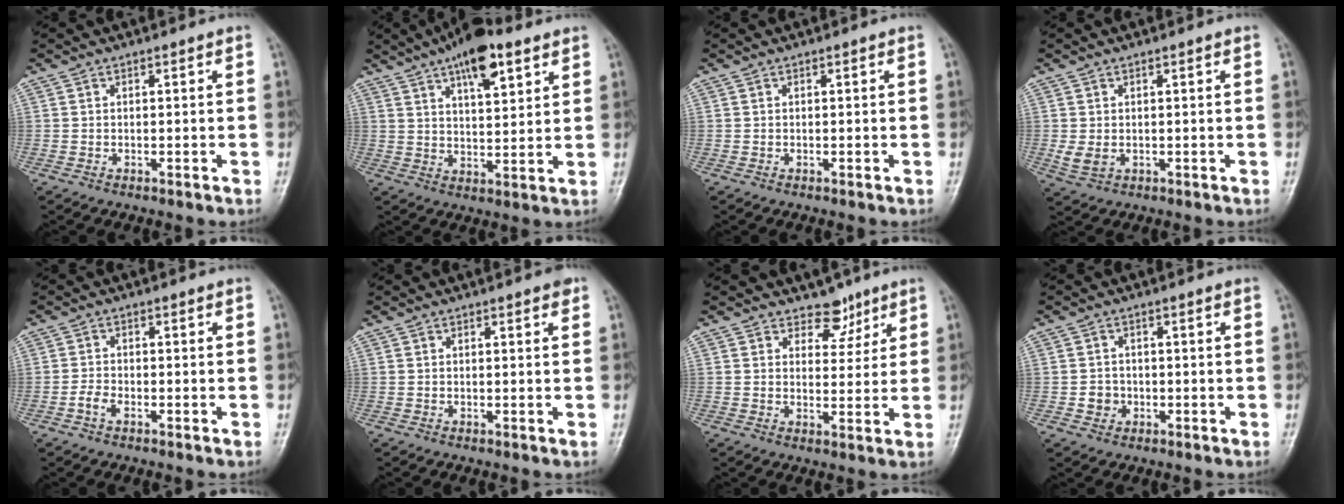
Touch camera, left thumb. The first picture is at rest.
{"total": 12.0, "force": [7.1, 4.4, 8.7], "torque": [-0.114, -0.024, 0.111]}
{"total": 0.0}
{"total": 2.8, "force": [0.1, 1.9, 2.1], "torque": [-0.034, -0.004, 0.011]}
{"total": 2.1, "force": [-1.1, 1.1, 1.4], "torque": [-0.030, 0.008, -0.025]}
{"total": 1.5, "force": [0.9, 0.4, 1.2], "torque": [-0.016, 0.000, 0.008]}
{"total": 4.7, "force": [3.5, 2.9, 1.1], "torque": [0.015, -0.023, 0.053]}
{"total": 2.5, "force": [-0.6, 2.3, 0.7], "torque": [0.002, 0.007, -0.010]}